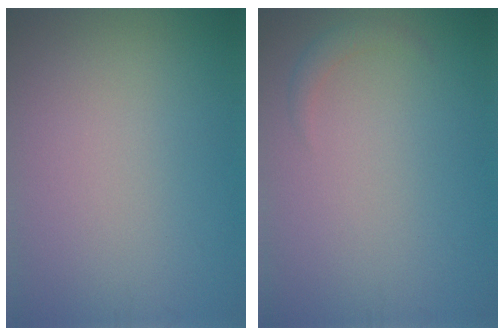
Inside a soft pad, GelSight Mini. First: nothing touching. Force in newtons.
{"total": 1.2, "press": 1.2, "slide": 0.2}